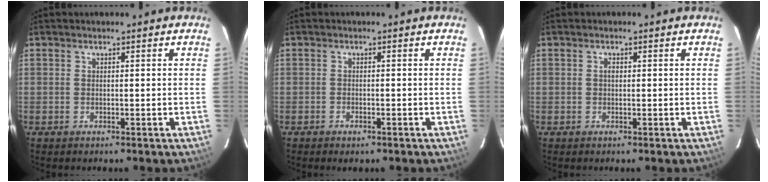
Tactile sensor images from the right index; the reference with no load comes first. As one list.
[{"total": 1.6, "force": [-1.1, 0.8, 0.8], "torque": [-0.019, -0.001, -0.020]}, {"total": 0.7, "force": [0.1, 0.5, 0.5], "torque": [-0.008, 0.003, 0.001]}]